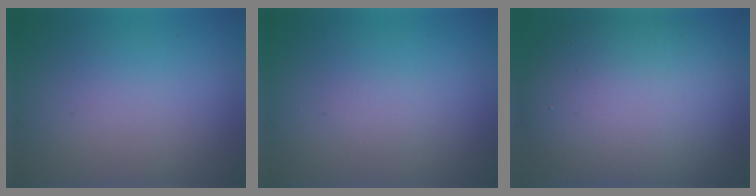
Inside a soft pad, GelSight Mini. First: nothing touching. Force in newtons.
{"total": 0.6, "press": 0.6, "slide": 0.1}
{"total": 12.4, "press": 12.4, "slide": 0.5}